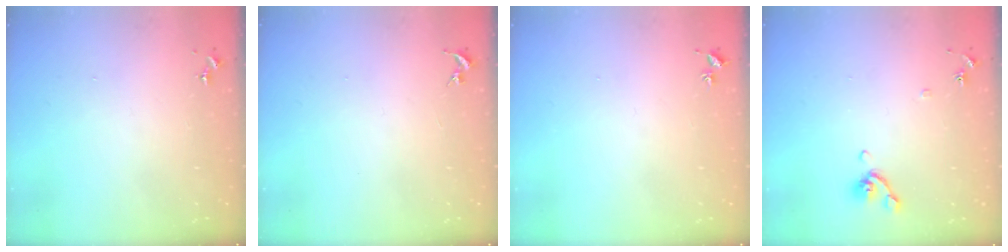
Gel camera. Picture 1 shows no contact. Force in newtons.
{"total": 0.0}
{"total": 2.1, "press": 2.1, "slide": 0.2}
{"total": 7.8, "press": 7.6, "slide": 1.6}